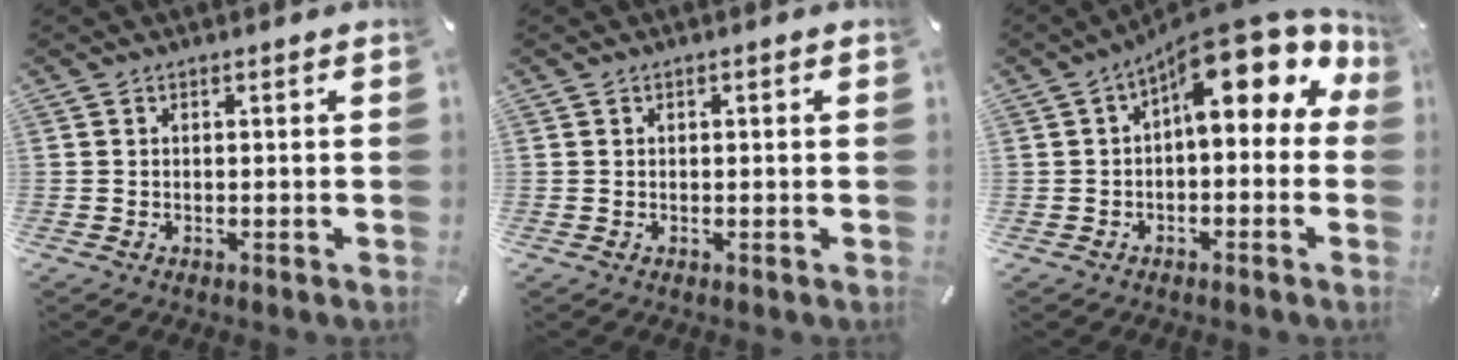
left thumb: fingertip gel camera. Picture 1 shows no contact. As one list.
[{"total": 0.5, "force": [0.1, 0.4, 0.3], "torque": [-0.005, 0.003, 0.001]}, {"total": 13.1, "force": [6.8, 6.3, 9.2], "torque": [-0.135, -0.051, 0.118]}]